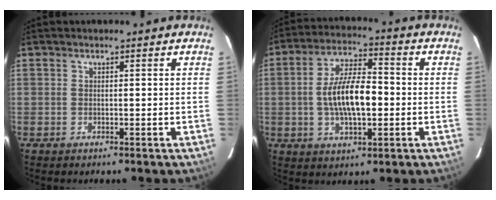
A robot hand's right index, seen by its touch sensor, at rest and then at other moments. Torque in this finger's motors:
{"motor_torque": [1.57, -0.28, 0.63, 0.19]}